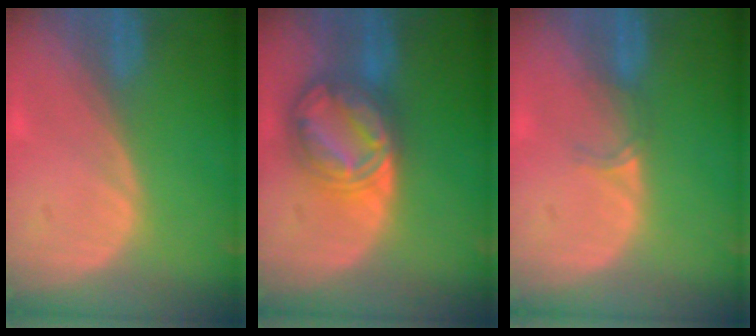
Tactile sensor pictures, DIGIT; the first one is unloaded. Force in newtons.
{"total": 8.9, "press": 8.8, "slide": 0.8}
{"total": 1.9, "press": 1.5, "slide": 1.2}